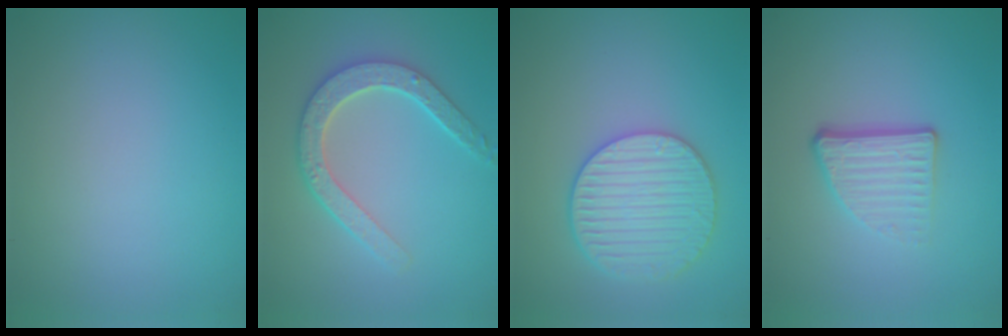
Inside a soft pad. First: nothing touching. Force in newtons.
{"total": 4.7, "press": 3.8, "slide": 2.8}
{"total": 4.9, "press": 4.4, "slide": 2.1}
{"total": 3.7, "press": 2.4, "slide": 2.8}